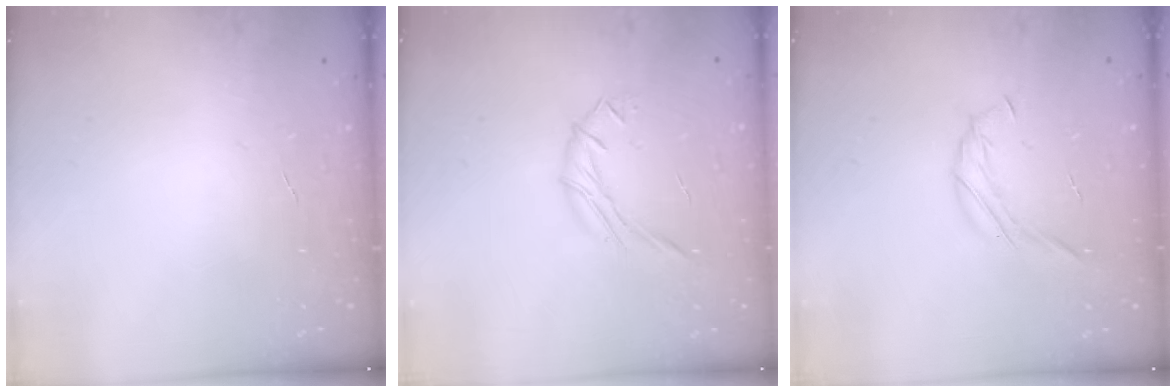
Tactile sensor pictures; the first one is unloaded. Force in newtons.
{"total": 5.6, "press": 5.6, "slide": 0.5}
{"total": 6.3, "press": 6.1, "slide": 1.6}